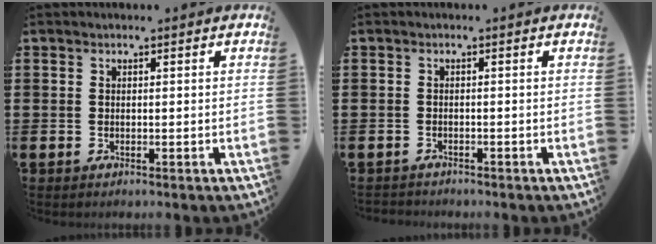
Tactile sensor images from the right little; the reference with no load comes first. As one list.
[{"total": 0.7, "force": [-0.7, 0.1, 0.0], "torque": [-0.001, 0.000, -0.015]}]